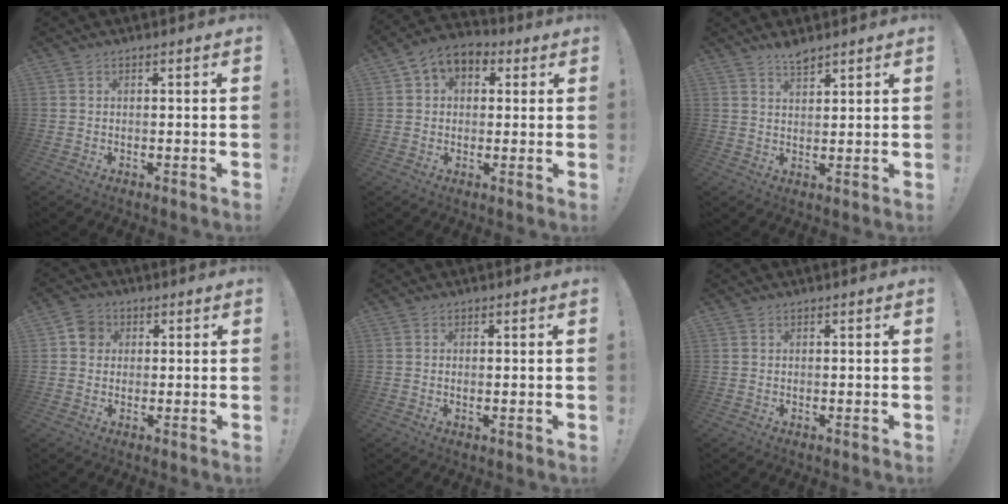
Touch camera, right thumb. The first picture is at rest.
{"total": 6.1, "force": [2.1, 4.9, 2.8], "torque": [-0.041, -0.003, 0.042]}
{"total": 3.8, "force": [3.3, 1.0, 1.5], "torque": [-0.027, -0.020, 0.059]}
{"total": 5.4, "force": [1.1, 4.8, 2.2], "torque": [-0.026, 0.010, 0.021]}
{"total": 1.0, "force": [0.6, 0.2, 0.8], "torque": [-0.007, -0.003, 0.010]}
{"total": 0.0}